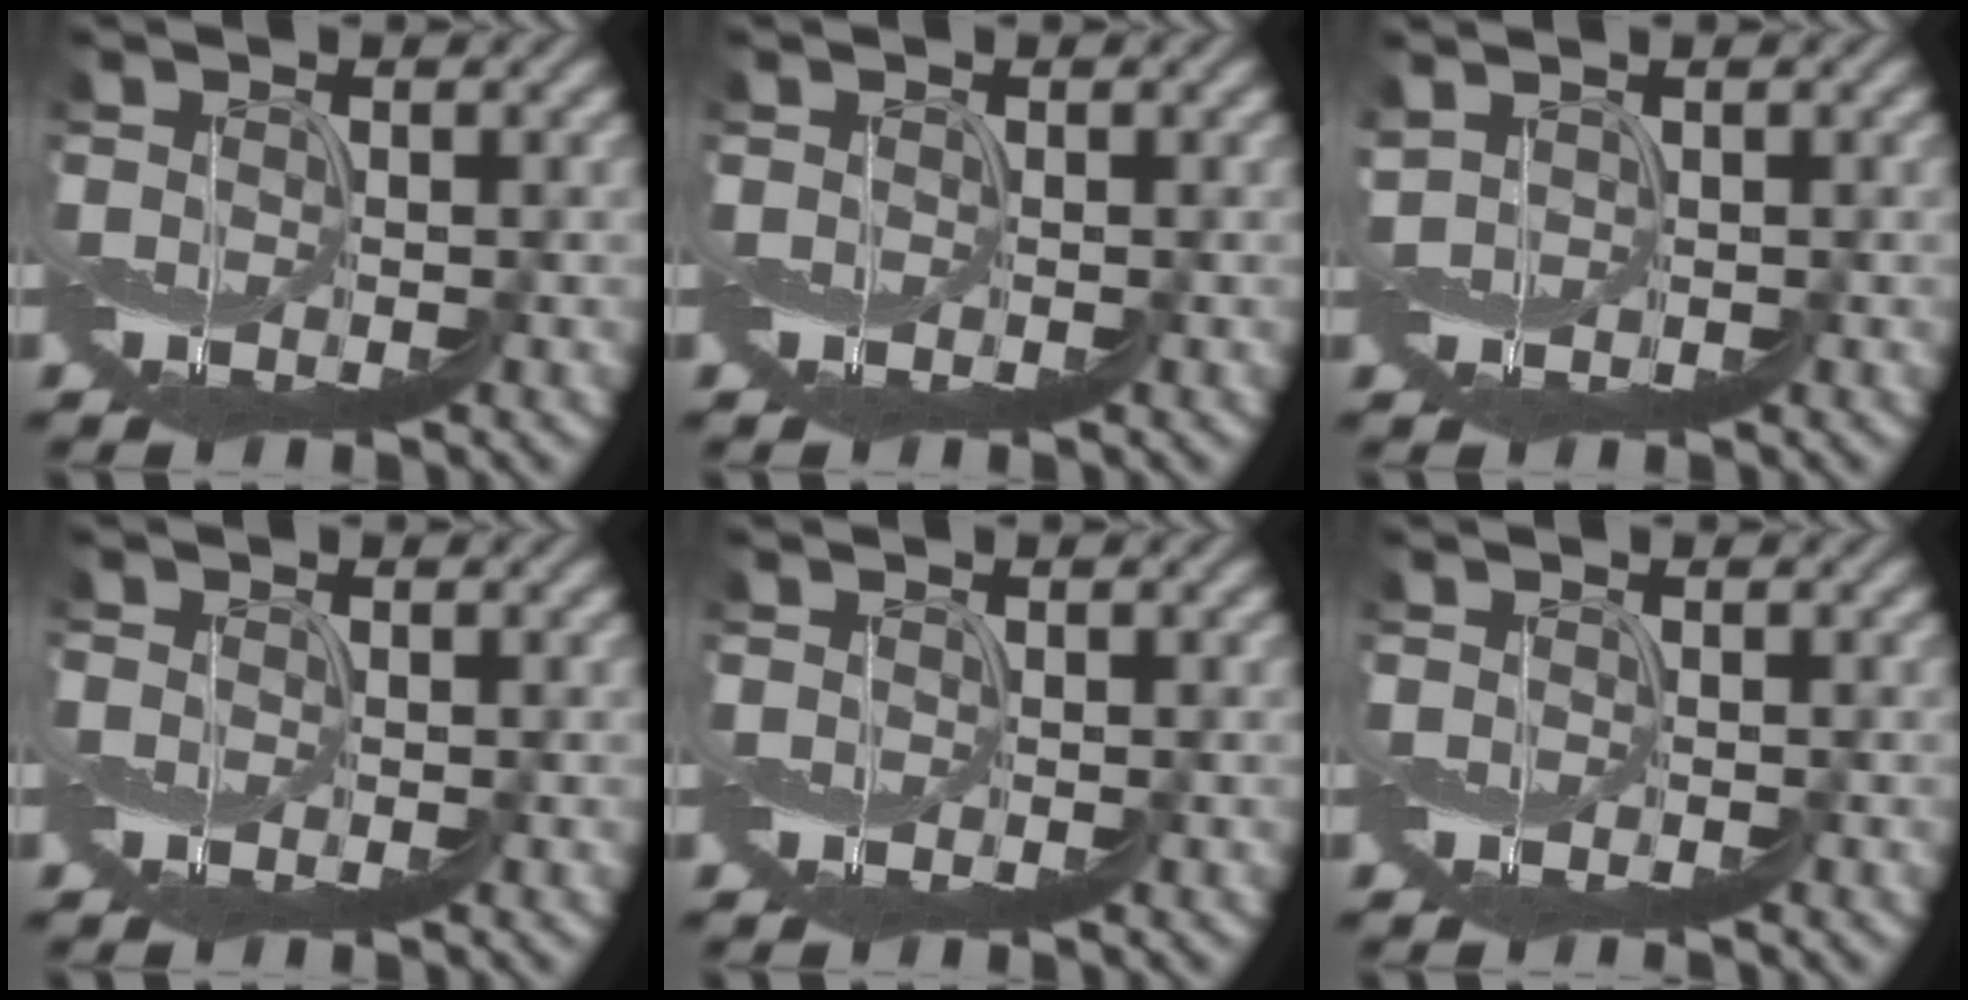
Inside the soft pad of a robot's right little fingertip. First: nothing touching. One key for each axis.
{"total": 0.0}
{"total": 1.5, "fx": 1.4, "fy": -0.6, "fz": 0.0, "tx": -0.025, "ty": 0.011, "tz": 0.020}
{"total": 1.1, "fx": -0.8, "fy": 0.6, "fz": 0.4, "tx": -0.005, "ty": -0.003, "tz": -0.015}
{"total": 0.0}
{"total": 0.5, "fx": -0.5, "fy": 0.1, "fz": 0.1, "tx": 0.003, "ty": 0.000, "tz": -0.009}